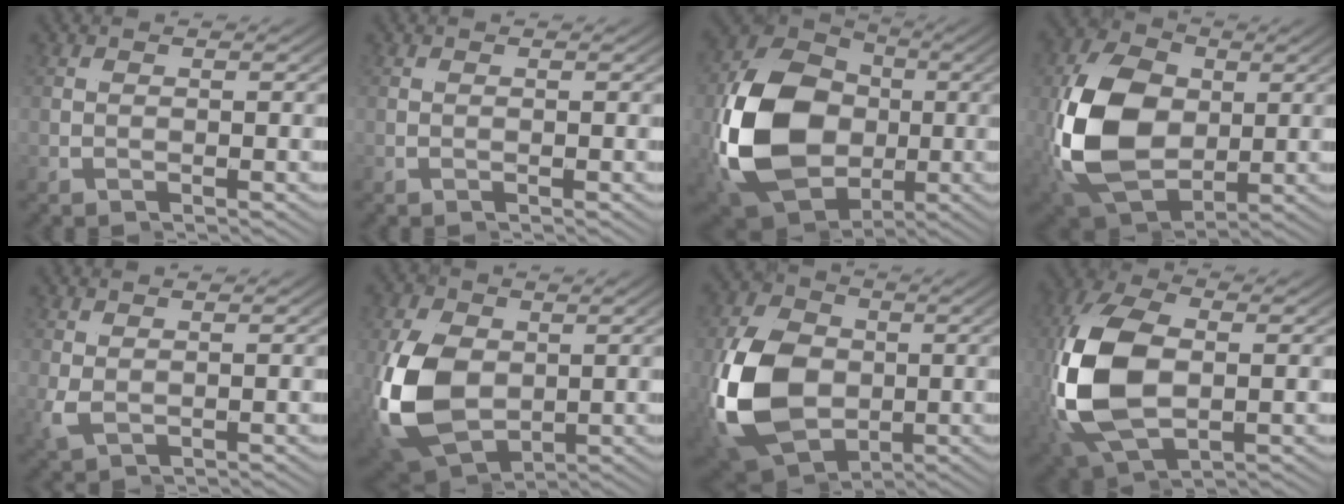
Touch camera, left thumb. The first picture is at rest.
{"total": 0.0}
{"total": 19.3, "force": [-0.8, 12.2, 15.0], "torque": [-0.303, -0.030, 0.001]}
{"total": 15.0, "force": [-0.9, 10.1, 11.1], "torque": [-0.252, -0.042, -0.001]}
{"total": 0.9, "force": [0.4, 0.5, 0.6], "torque": [-0.020, -0.006, 0.014]}
{"total": 12.8, "force": [-1.4, 8.8, 9.2], "torque": [-0.232, -0.050, -0.001]}
{"total": 15.6, "force": [-0.9, 10.6, 11.4], "torque": [-0.248, -0.037, -0.003]}
{"total": 13.6, "force": [-1.4, 8.7, 10.3], "torque": [-0.258, -0.042, -0.006]}